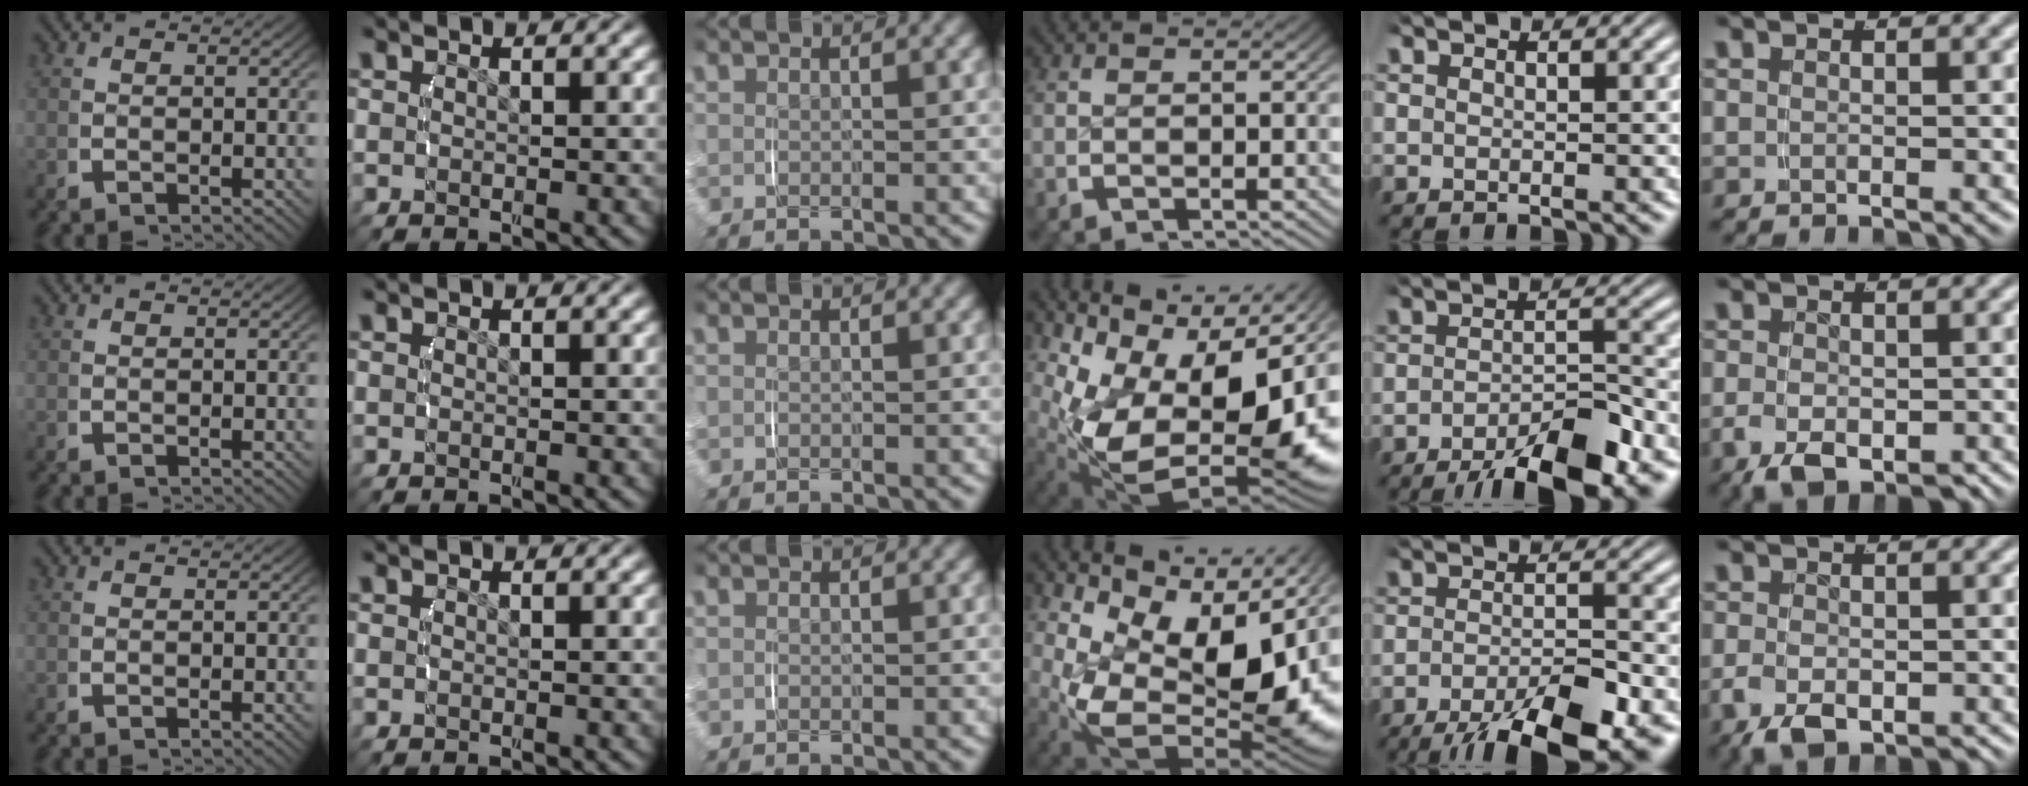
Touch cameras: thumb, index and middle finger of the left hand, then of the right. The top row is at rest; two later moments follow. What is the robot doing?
{"motion": "lift_and_place", "object": "ethernet cable"}